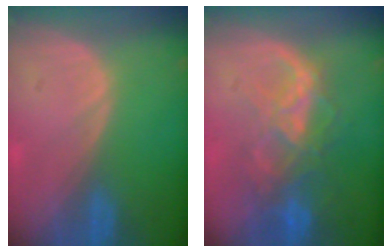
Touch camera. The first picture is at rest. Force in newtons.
{"total": 8.8, "press": 7.5, "slide": 4.7}